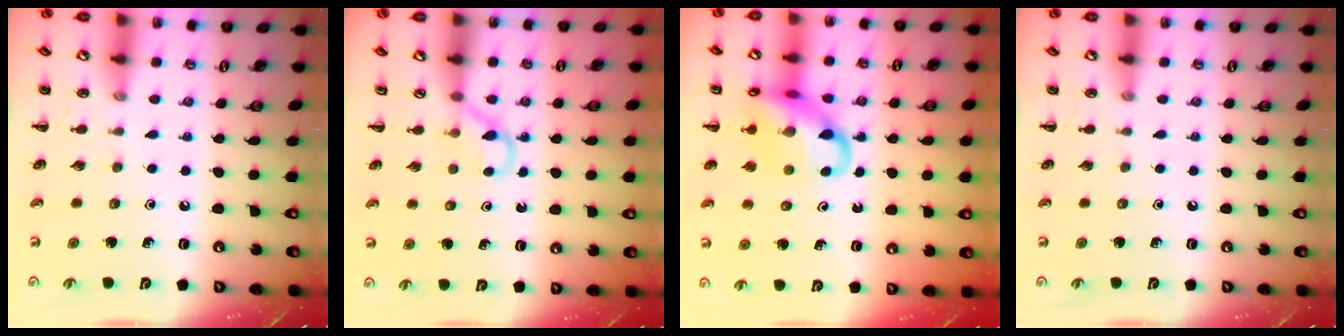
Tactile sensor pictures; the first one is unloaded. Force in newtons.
{"total": 3.0, "press": 2.8, "slide": 1.1}
{"total": 15.5, "press": 15.3, "slide": 2.3}
{"total": 0.0}